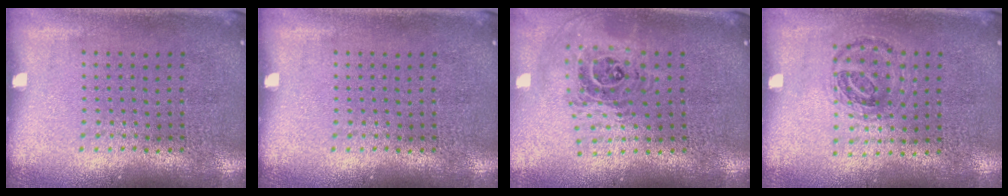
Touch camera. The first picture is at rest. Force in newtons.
{"total": 0.0}
{"total": 1.2, "press": 1.1, "slide": 0.5}
{"total": 0.9, "press": 0.9, "slide": 0.1}